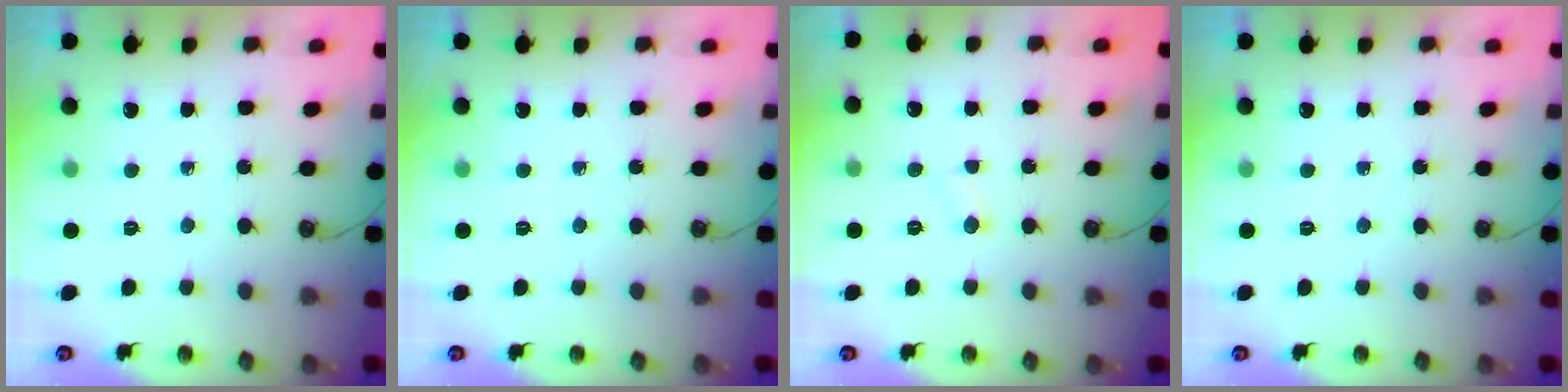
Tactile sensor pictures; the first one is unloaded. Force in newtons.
{"total": 0.0}
{"total": 1.8, "press": 1.8, "slide": 0.2}
{"total": 0.0}